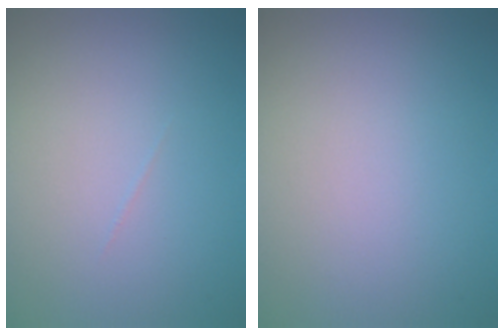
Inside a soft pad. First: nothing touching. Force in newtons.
{"total": 0.0}